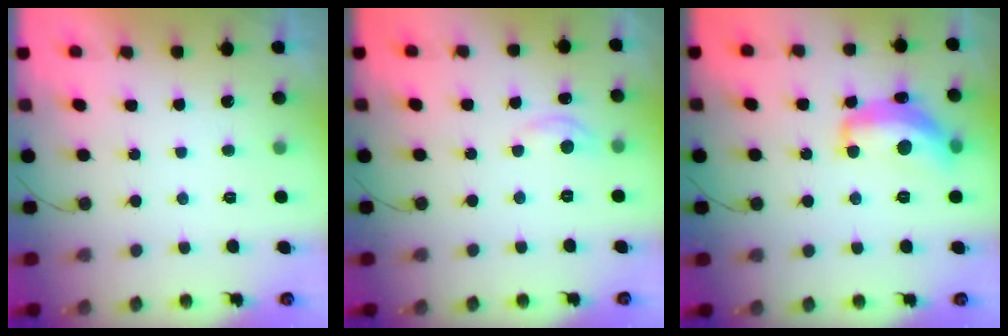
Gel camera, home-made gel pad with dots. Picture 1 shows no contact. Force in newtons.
{"total": 4.4, "press": 4.3, "slide": 0.6}
{"total": 15.3, "press": 15.2, "slide": 0.8}